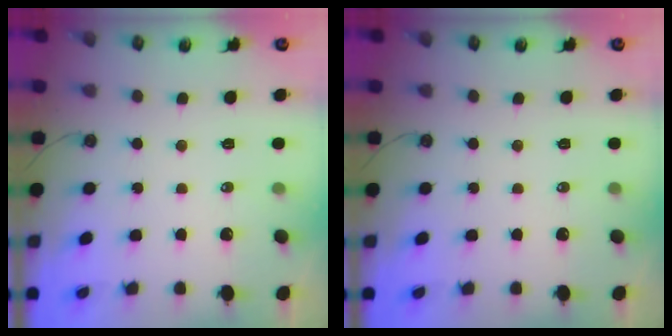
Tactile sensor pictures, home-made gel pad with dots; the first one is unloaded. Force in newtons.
{"total": 0.0}